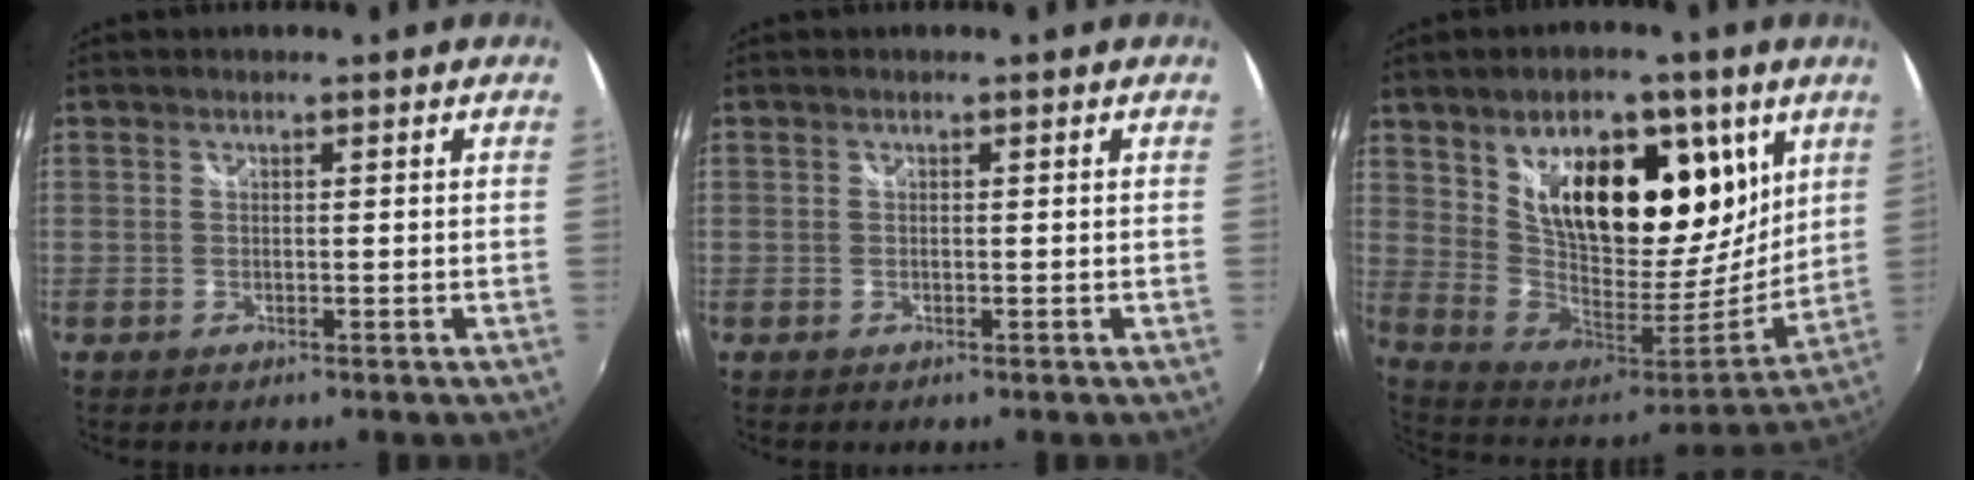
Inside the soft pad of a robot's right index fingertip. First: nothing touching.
{"total": 0.0}
{"total": 25.8, "force": [10.8, 13.6, 19.0], "torque": [-0.334, 0.011, 0.193]}